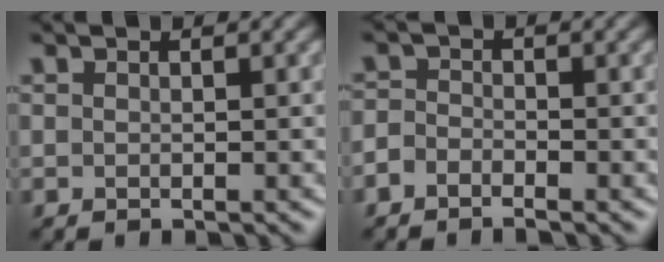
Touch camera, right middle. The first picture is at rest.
{"total": 1.7, "force": [-1.3, 0.8, 0.6], "torque": [-0.011, 0.002, -0.033]}